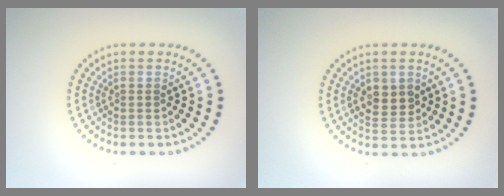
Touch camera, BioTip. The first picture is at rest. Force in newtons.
{"total": 2.5, "press": 2.5, "slide": 0.4}